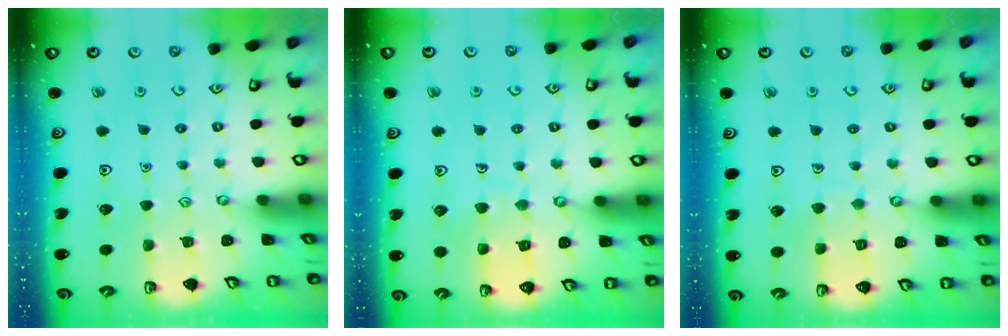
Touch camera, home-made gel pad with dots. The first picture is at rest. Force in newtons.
{"total": 7.8, "press": 7.7, "slide": 0.5}
{"total": 3.9, "press": 3.9, "slide": 0.4}